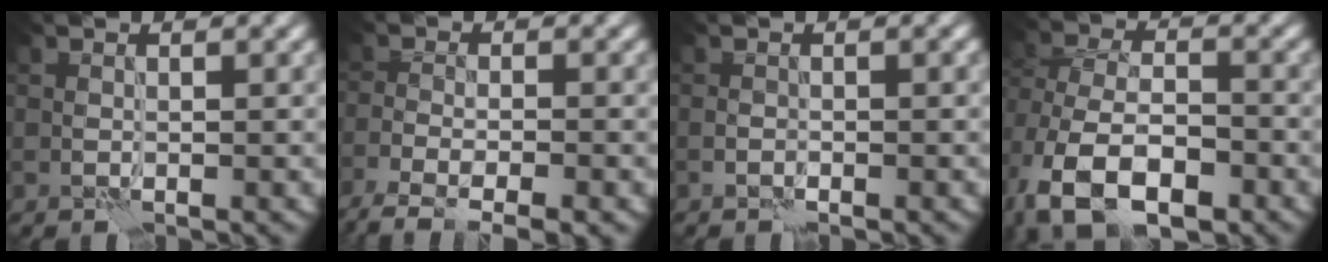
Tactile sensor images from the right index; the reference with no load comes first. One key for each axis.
{"total": 5.7, "fx": -4.5, "fy": 1.5, "fz": 3.3, "tx": -0.058, "ty": -0.013, "tz": -0.078}
{"total": 0.7, "fx": -0.7, "fy": 0.1, "fz": 0.2, "tx": -0.003, "ty": 0.004, "tz": -0.014}
{"total": 10.8, "fx": -6.1, "fy": 6.1, "fz": 6.6, "tx": -0.125, "ty": 0.003, "tz": -0.108}